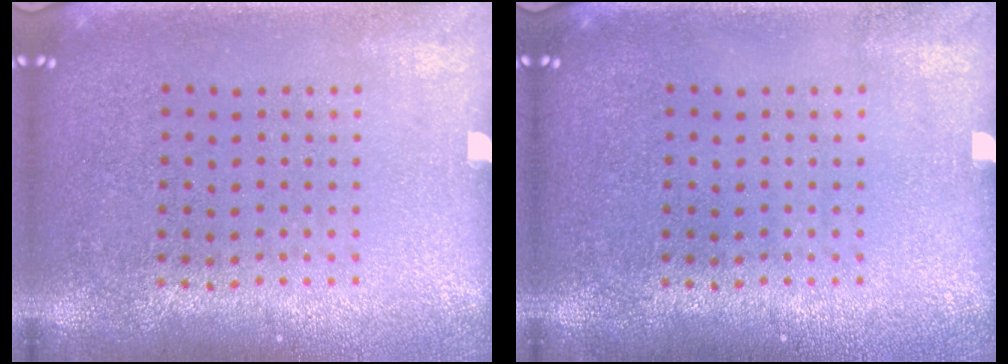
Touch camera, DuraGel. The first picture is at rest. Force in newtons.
{"total": 0.0}